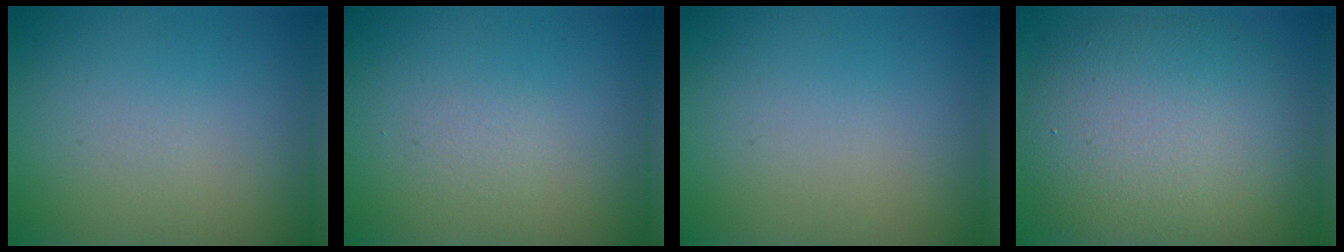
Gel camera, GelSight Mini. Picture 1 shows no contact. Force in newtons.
{"total": 0.0}
{"total": 0.0}
{"total": 9.4, "press": 9.3, "slide": 0.6}